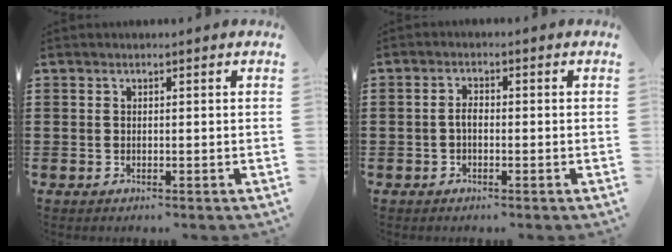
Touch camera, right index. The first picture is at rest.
{"total": 1.8, "force": [-0.5, 0.8, 1.5], "torque": [-0.038, -0.002, -0.012]}